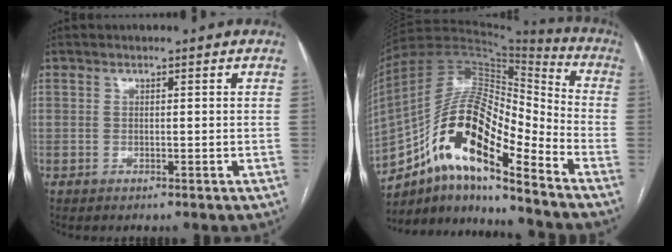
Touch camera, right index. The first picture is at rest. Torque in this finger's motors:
{"motor_torque": [1.53, -0.61, 0.89, 0.17]}